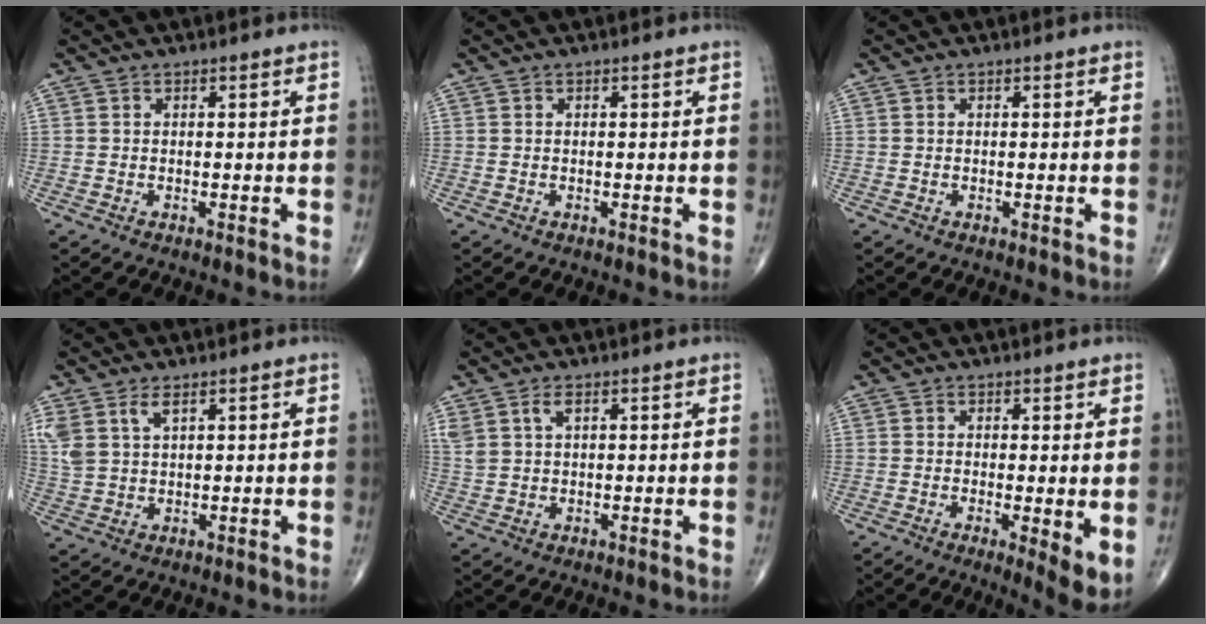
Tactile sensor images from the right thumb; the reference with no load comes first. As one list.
[{"total": 0.0}, {"total": 0.0}, {"total": 5.6, "force": [3.2, 2.6, 3.8], "torque": [-0.087, -0.006, 0.072]}, {"total": 3.8, "force": [1.9, 1.8, 2.7], "torque": [-0.064, 0.004, 0.045]}, {"total": 5.6, "force": [-0.4, 1.3, 5.4], "torque": [-0.082, -0.018, -0.007]}]